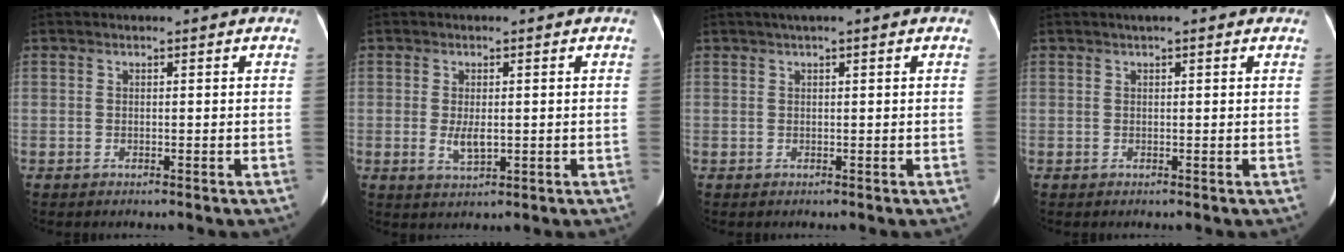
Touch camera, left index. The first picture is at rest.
{"total": 3.1, "force": [-0.2, 1.3, 2.8], "torque": [-0.053, -0.006, 0.001]}
{"total": 1.9, "force": [1.0, 0.0, 1.6], "torque": [-0.032, 0.014, 0.018]}
{"total": 2.3, "force": [1.5, 0.6, 1.7], "torque": [-0.023, 0.018, 0.017]}